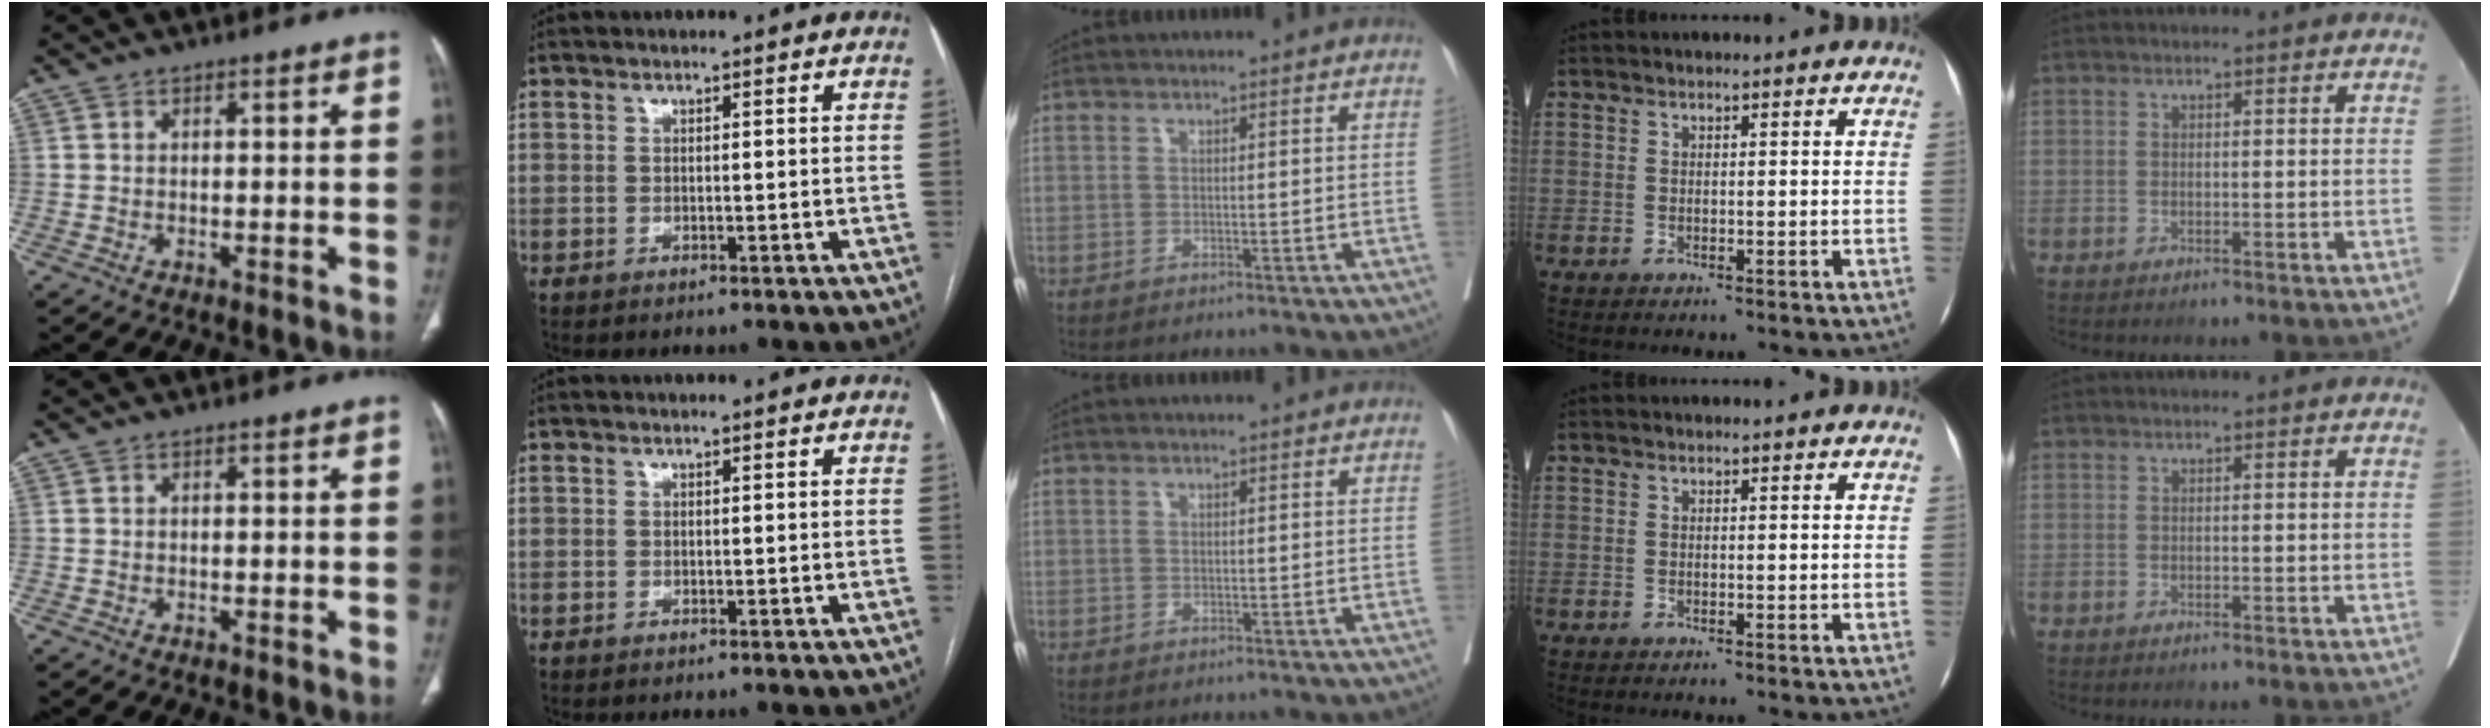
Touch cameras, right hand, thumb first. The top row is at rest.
{}